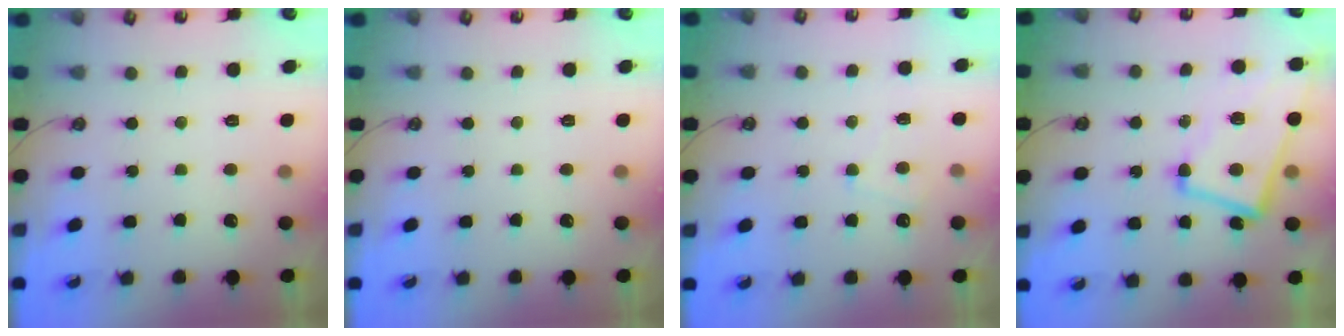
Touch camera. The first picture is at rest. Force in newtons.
{"total": 0.0}
{"total": 0.9, "press": 0.8, "slide": 0.5}
{"total": 4.0, "press": 3.7, "slide": 1.4}